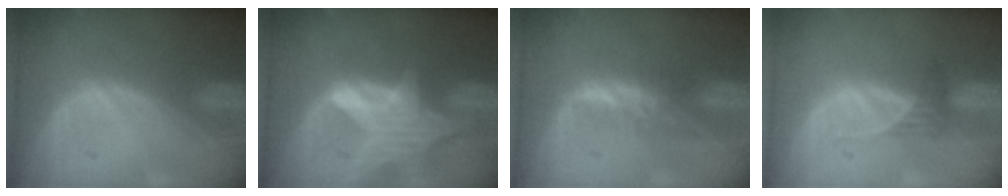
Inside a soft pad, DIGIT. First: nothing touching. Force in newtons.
{"total": 8.2, "press": 7.3, "slide": 3.8}
{"total": 2.8, "press": 2.7, "slide": 0.5}
{"total": 1.8, "press": 1.6, "slide": 0.8}